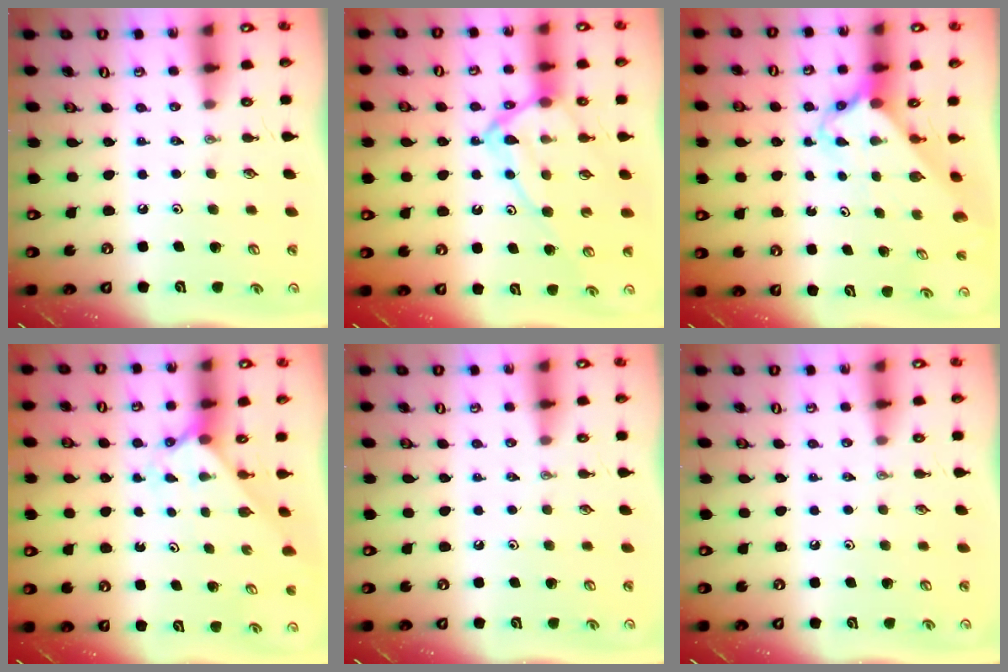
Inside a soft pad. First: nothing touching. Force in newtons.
{"total": 12.2, "press": 12.1, "slide": 1.1}
{"total": 2.5, "press": 2.5, "slide": 0.2}
{"total": 2.0, "press": 2.0, "slide": 0.2}
{"total": 0.0}
{"total": 0.0}